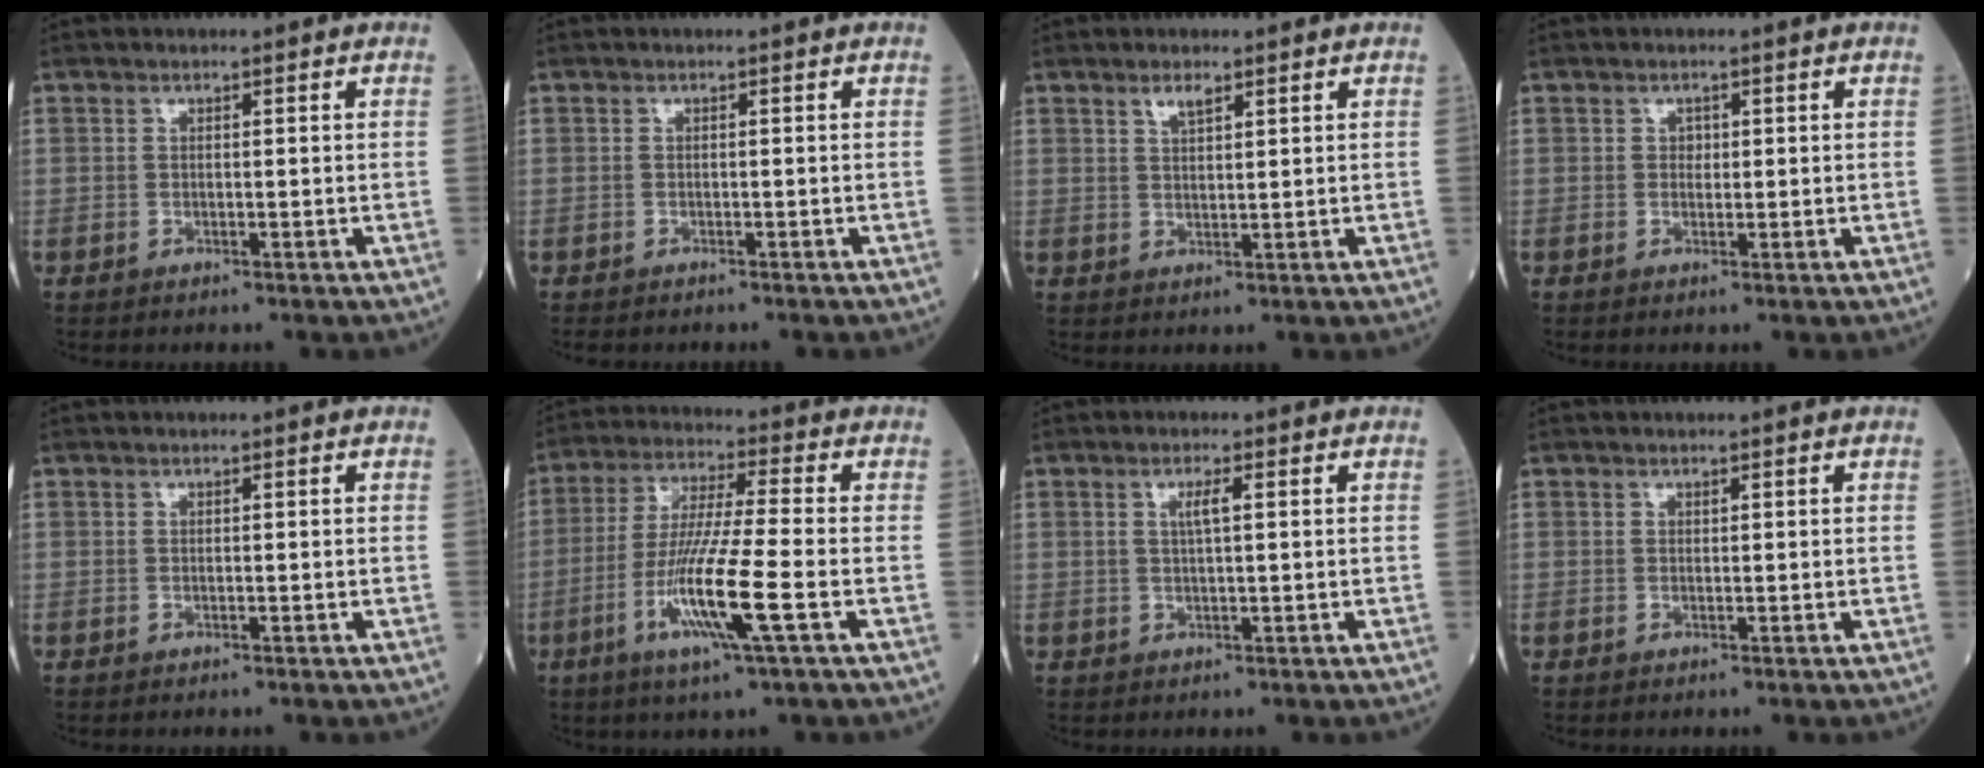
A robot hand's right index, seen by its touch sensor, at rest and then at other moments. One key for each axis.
{"total": 2.0, "fx": -1.8, "fy": 0.6, "fz": 0.6, "tx": -0.010, "ty": -0.002, "tz": -0.023}
{"total": 2.2, "fx": 1.5, "fy": 0.5, "fz": 1.5, "tx": -0.030, "ty": 0.001, "tz": 0.031}
{"total": 0.9, "fx": 0.2, "fy": 0.7, "fz": 0.4, "tx": -0.003, "ty": 0.002, "tz": 0.001}
{"total": 0.0}
{"total": 12.2, "fx": -4.1, "fy": -0.2, "fz": 11.5, "tx": -0.227, "ty": -0.017, "tz": -0.082}
{"total": 2.2, "fx": 0.6, "fy": 0.2, "fz": 2.1, "tx": -0.043, "ty": -0.001, "tz": 0.012}
{"total": 0.0}